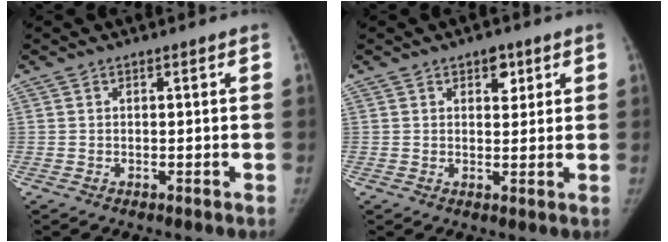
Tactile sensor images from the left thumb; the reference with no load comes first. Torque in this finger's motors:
{"motor_torque": [0.54, 0.33, 0.47, -0.75, 0.02]}